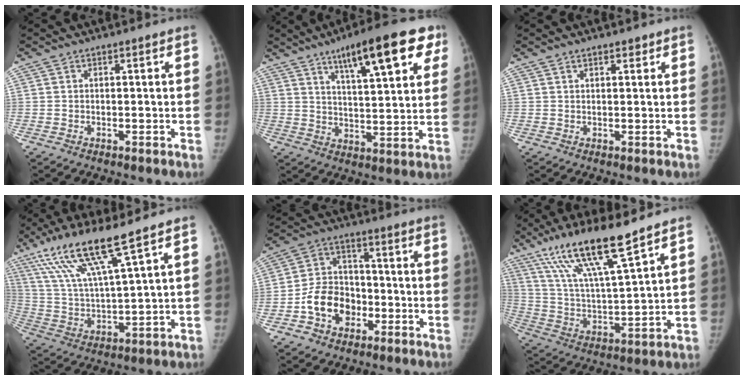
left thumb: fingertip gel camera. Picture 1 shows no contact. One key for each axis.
{"total": 17.5, "fx": 9.4, "fy": 4.8, "fz": 14.0, "tx": -0.172, "ty": -0.022, "tz": 0.137}
{"total": 1.7, "fx": 1.3, "fy": 0.8, "fz": 0.8, "tx": -0.007, "ty": -0.006, "tz": 0.016}
{"total": 15.2, "fx": 9.7, "fy": 1.0, "fz": 11.6, "tx": -0.233, "ty": -0.037, "tz": 0.193}
{"total": 10.5, "fx": -3.8, "fy": 8.1, "fz": 5.5, "tx": -0.069, "ty": 0.033, "tz": -0.069}
{"total": 16.9, "fx": 11.7, "fy": 1.7, "fz": 12.1, "tx": -0.214, "ty": -0.054, "tz": 0.223}